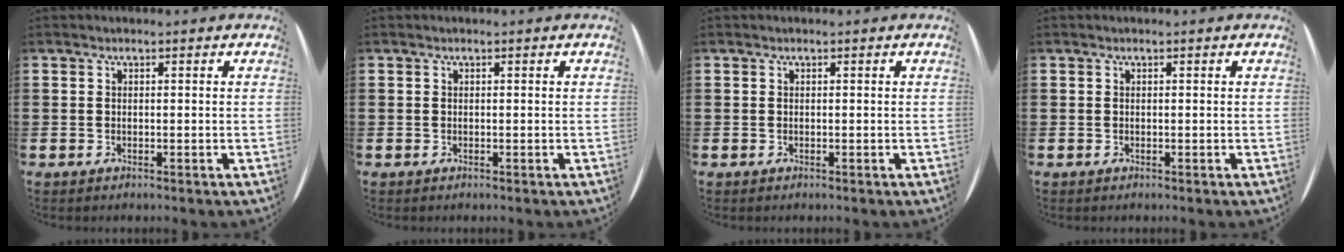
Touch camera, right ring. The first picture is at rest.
{"total": 0.0}
{"total": 0.0}
{"total": 0.0}